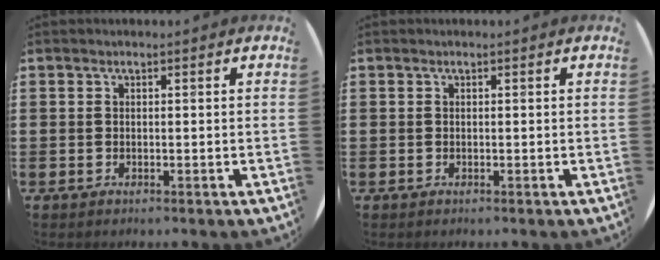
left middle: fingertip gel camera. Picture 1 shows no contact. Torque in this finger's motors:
{"motor_torque": [-0.03, 0.01, 0.01, -0.01]}